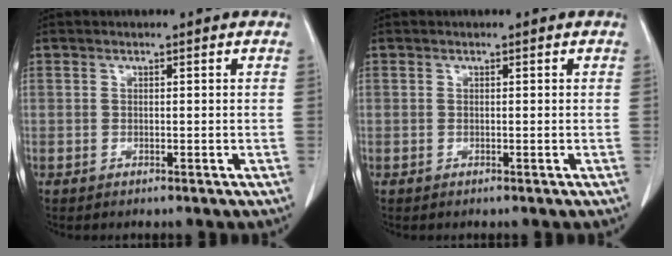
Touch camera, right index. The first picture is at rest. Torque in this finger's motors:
{"motor_torque": [0.15, -0.14, 0.09, 0.01]}